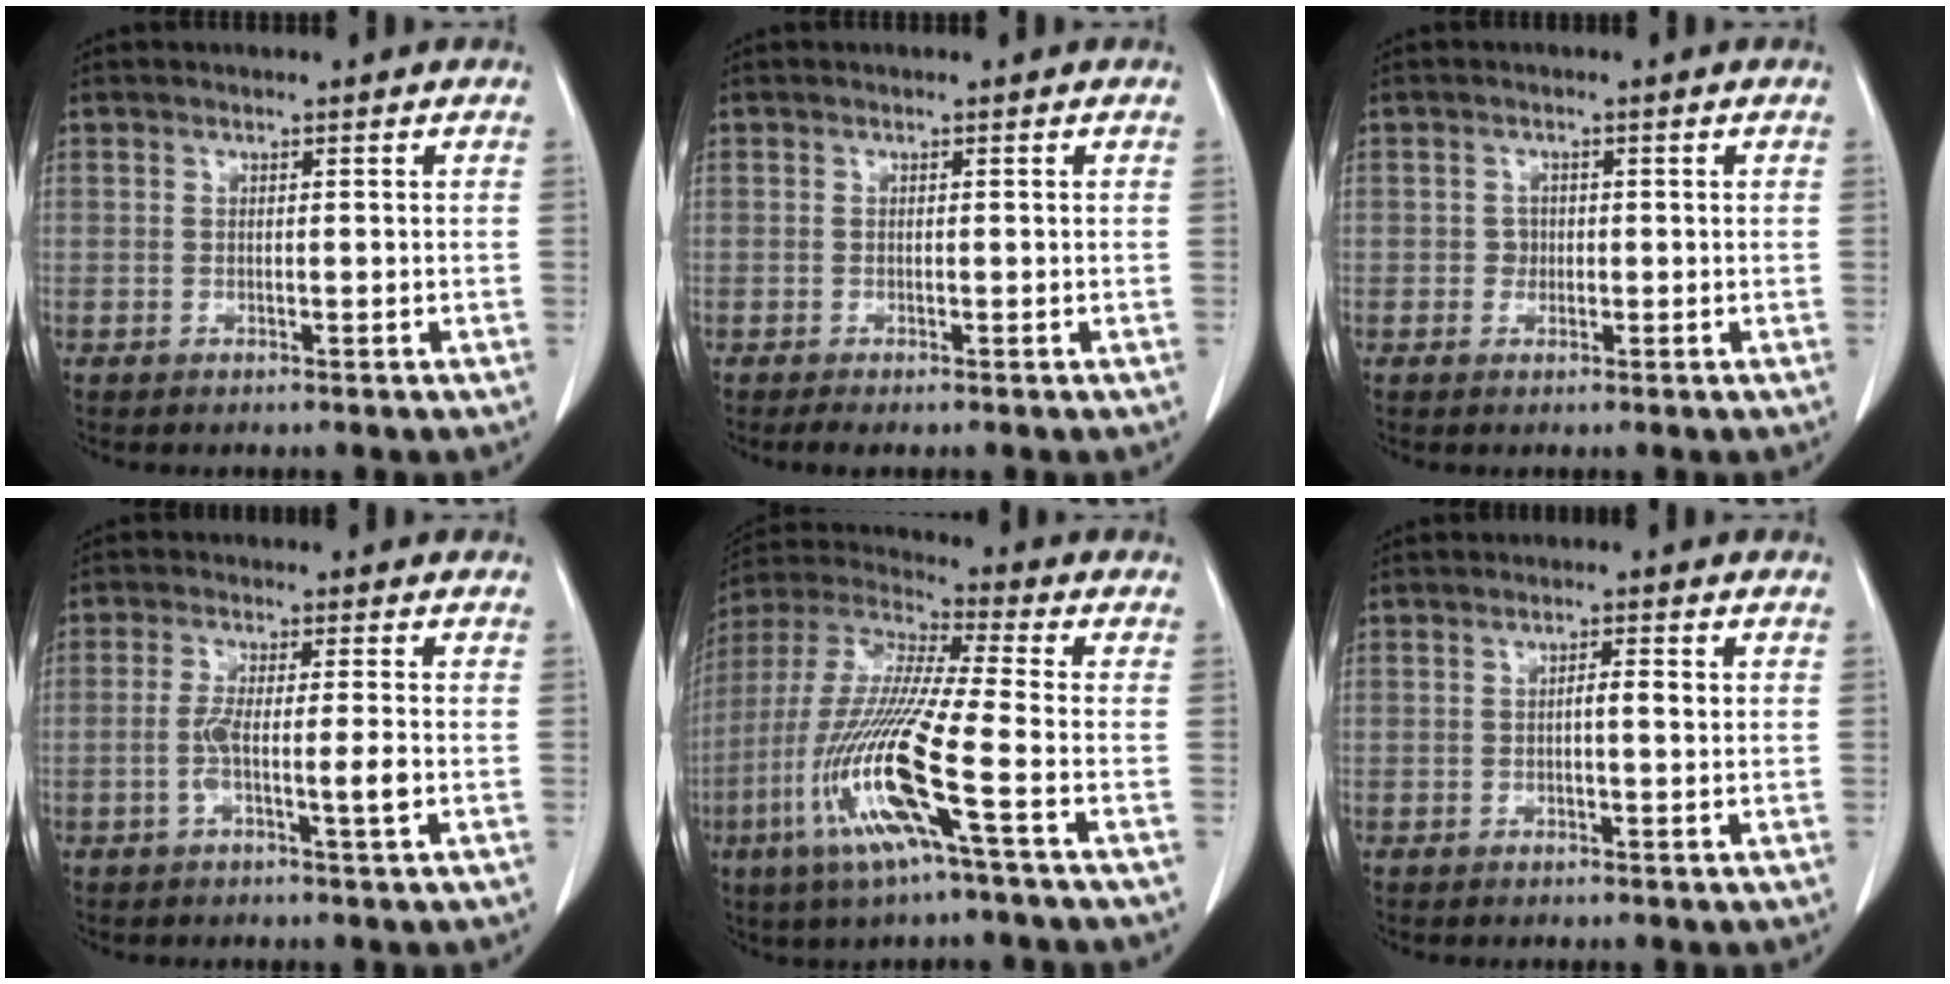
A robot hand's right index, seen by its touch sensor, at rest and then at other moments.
{"total": 0.8, "force": [-0.6, 0.0, 0.6], "torque": [-0.015, -0.005, -0.013]}
{"total": 1.4, "force": [-0.2, 1.4, 0.4], "torque": [-0.005, 0.006, -0.002]}
{"total": 5.2, "force": [-1.5, -0.1, 4.9], "torque": [-0.099, -0.002, -0.025]}
{"total": 16.3, "force": [-6.0, 0.1, 15.1], "torque": [-0.326, -0.020, -0.123]}
{"total": 2.3, "force": [0.1, 0.3, 2.2], "torque": [-0.037, 0.003, 0.001]}